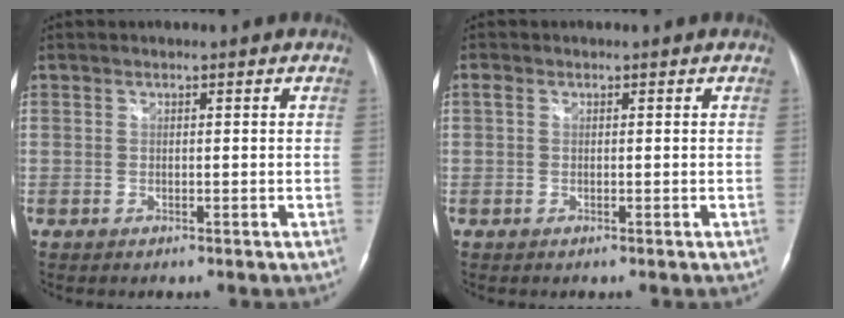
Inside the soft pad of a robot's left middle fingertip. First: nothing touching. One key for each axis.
{"total": 0.7, "fx": 0.2, "fy": 0.5, "fz": 0.4, "tx": -0.014, "ty": 0.007, "tz": 0.001}